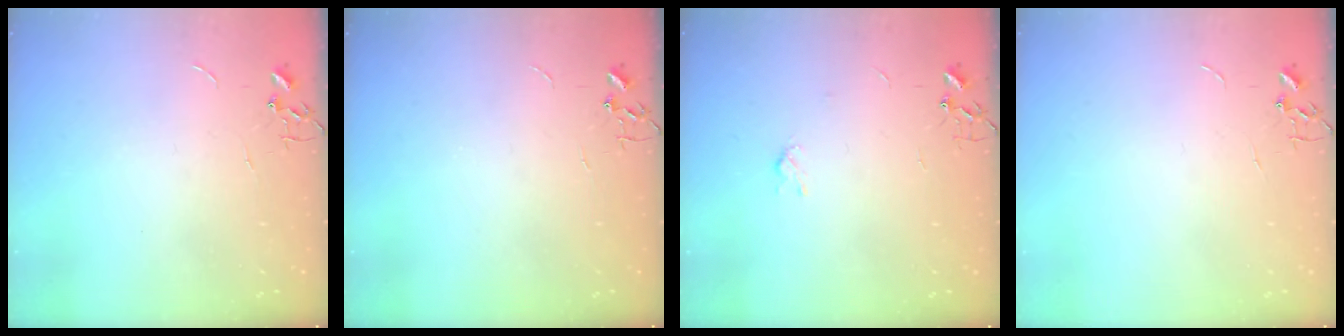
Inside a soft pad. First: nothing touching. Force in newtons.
{"total": 0.0}
{"total": 3.0, "press": 2.9, "slide": 0.6}
{"total": 0.0}